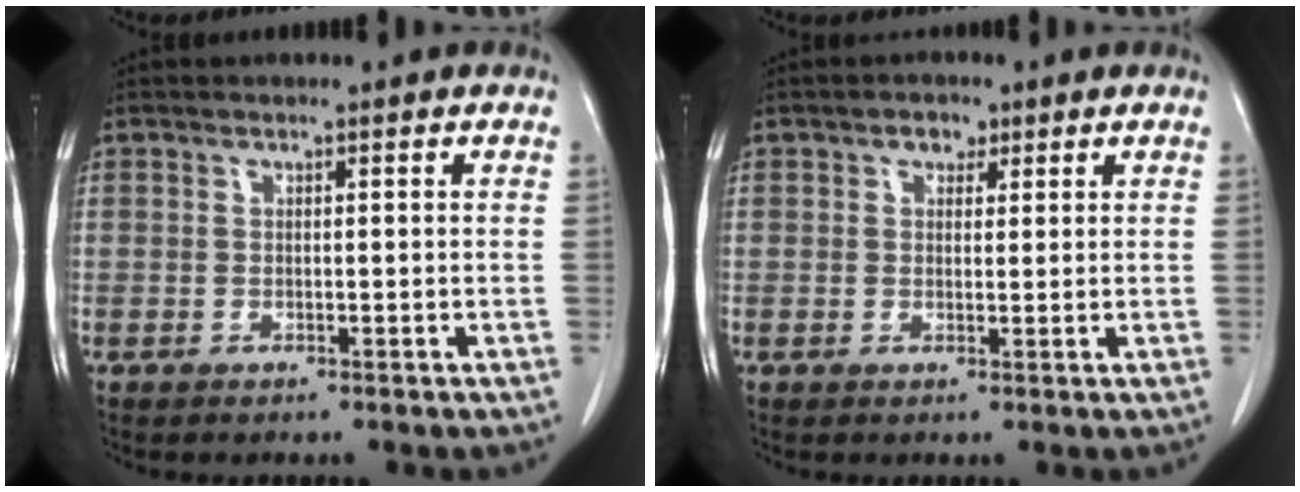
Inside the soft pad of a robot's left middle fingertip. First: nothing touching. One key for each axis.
{"total": 1.9, "fx": 1.1, "fy": 1.3, "fz": 0.9, "tx": -0.014, "ty": 0.003, "tz": 0.016}